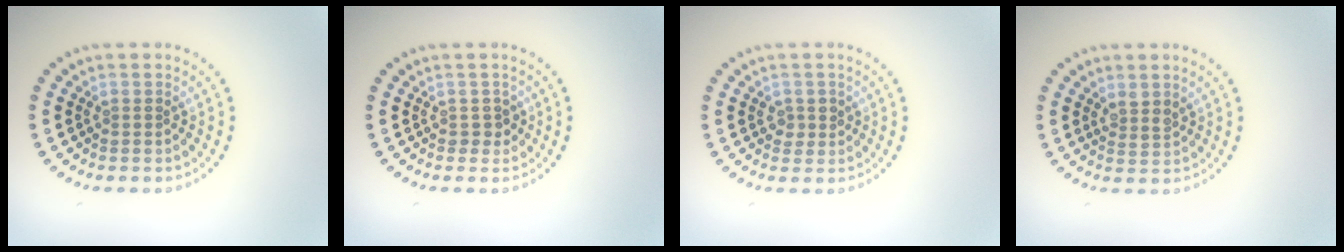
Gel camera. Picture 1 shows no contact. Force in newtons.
{"total": 1.1, "press": 1.0, "slide": 0.5}
{"total": 1.4, "press": 1.3, "slide": 0.6}
{"total": 1.3, "press": 1.1, "slide": 0.6}